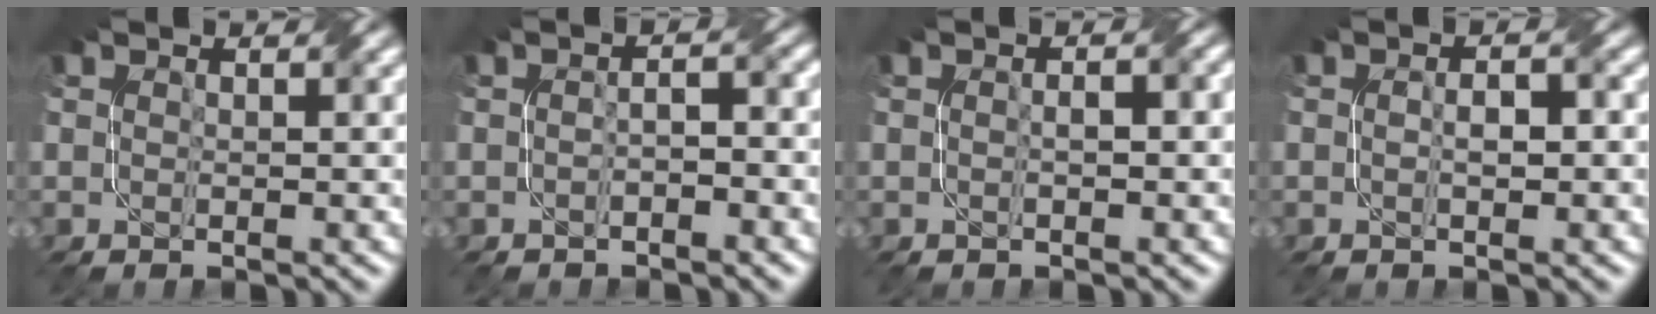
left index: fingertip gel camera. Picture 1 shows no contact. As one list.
[{"total": 1.8, "force": [-0.9, 0.5, 1.5], "torque": [-0.027, 0.005, -0.016]}, {"total": 1.9, "force": [0.2, 0.7, 1.7], "torque": [-0.019, 0.001, -0.004]}, {"total": 1.6, "force": [-0.3, 0.6, 1.5], "torque": [-0.026, 0.006, -0.004]}]